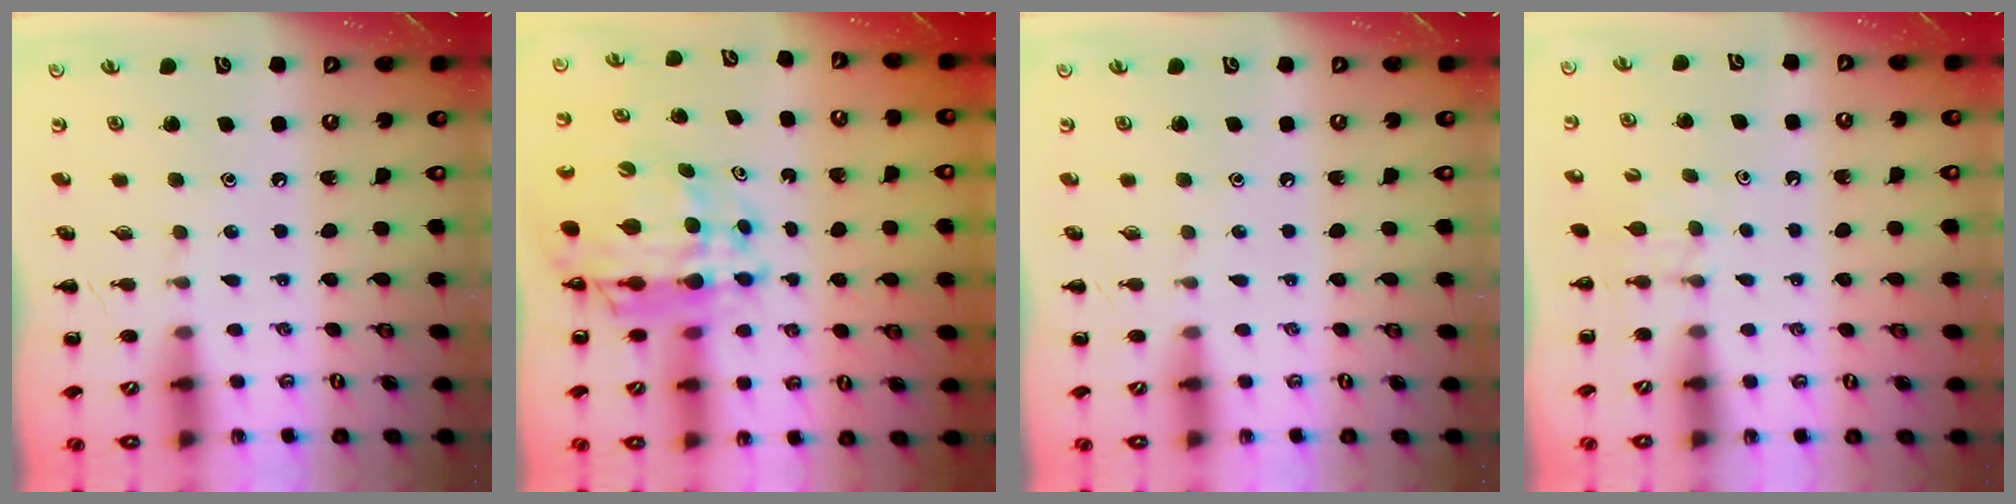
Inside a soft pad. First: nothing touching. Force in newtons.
{"total": 12.7, "press": 12.2, "slide": 3.5}
{"total": 0.0}
{"total": 2.9, "press": 2.7, "slide": 1.1}